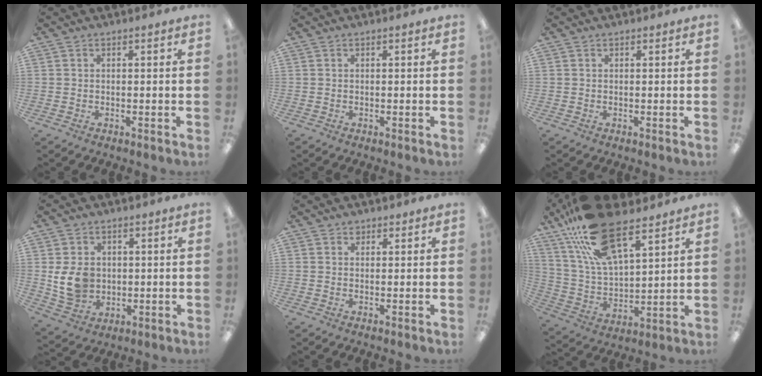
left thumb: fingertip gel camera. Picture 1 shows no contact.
{"total": 0.0}
{"total": 0.0}
{"total": 8.9, "force": [0.9, 7.3, 4.9], "torque": [-0.096, 0.006, 0.019]}
{"total": 1.2, "force": [0.9, 0.8, 0.2], "torque": [0.004, -0.002, 0.016]}
{"total": 21.0, "force": [14.0, 8.7, 13.1], "torque": [-0.262, -0.057, 0.249]}